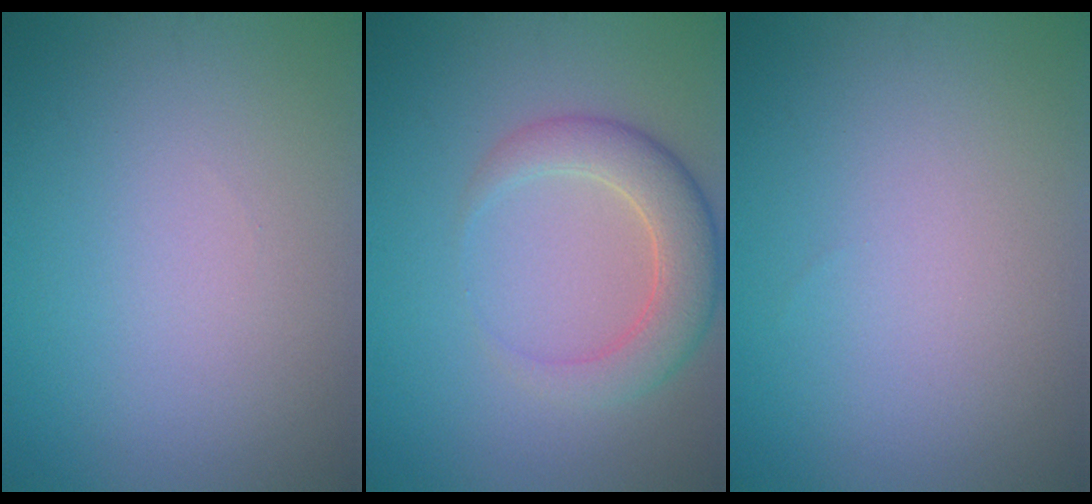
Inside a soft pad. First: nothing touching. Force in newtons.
{"total": 4.5, "press": 4.4, "slide": 0.5}
{"total": 0.0}